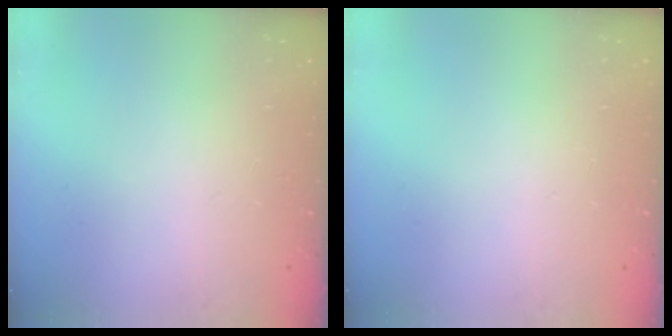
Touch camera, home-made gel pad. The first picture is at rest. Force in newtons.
{"total": 0.0}